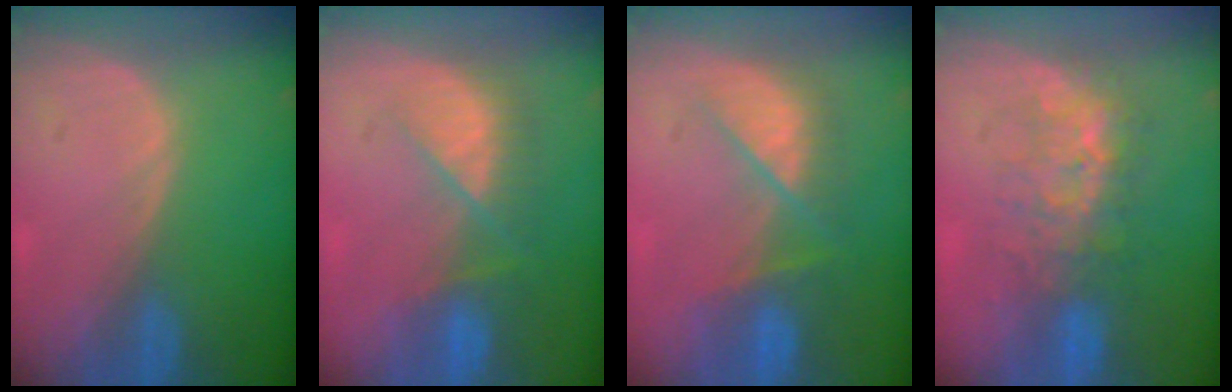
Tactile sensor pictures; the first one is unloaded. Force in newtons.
{"total": 7.5, "press": 6.7, "slide": 3.3}
{"total": 7.5, "press": 7.2, "slide": 2.0}
{"total": 7.7, "press": 7.3, "slide": 2.3}